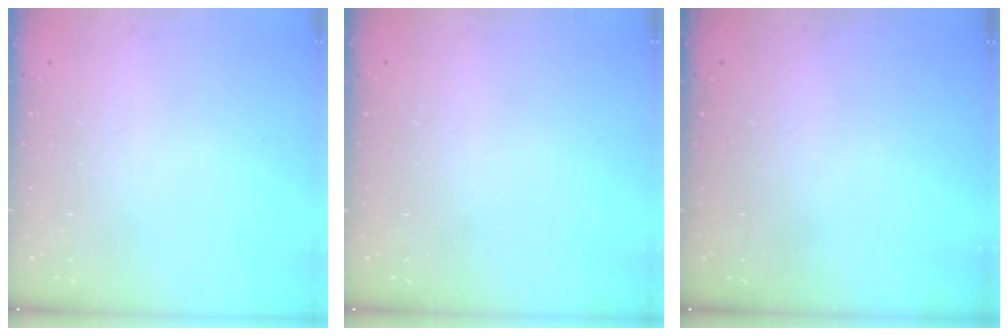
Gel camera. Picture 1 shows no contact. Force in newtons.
{"total": 0.0}
{"total": 0.0}